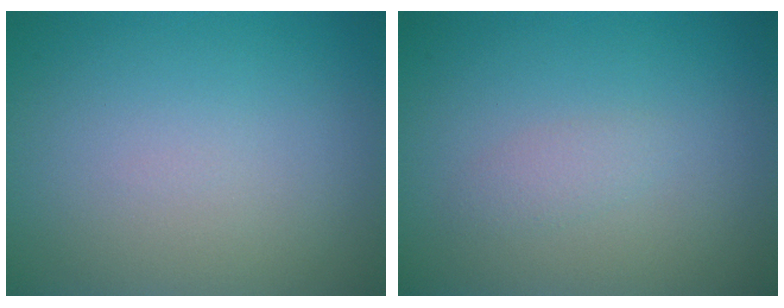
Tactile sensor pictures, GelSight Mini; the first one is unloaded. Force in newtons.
{"total": 1.1, "press": 1.1, "slide": 0.0}